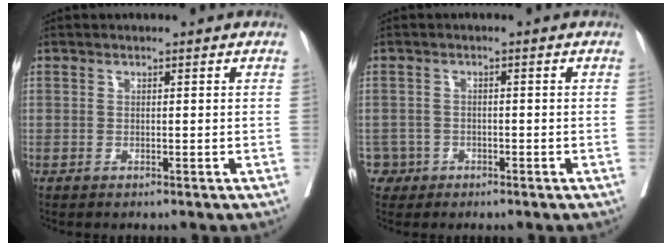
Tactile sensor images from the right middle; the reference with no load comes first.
{"total": 2.5, "force": [-1.1, 2.2, -0.5], "torque": [0.014, 0.014, -0.021]}